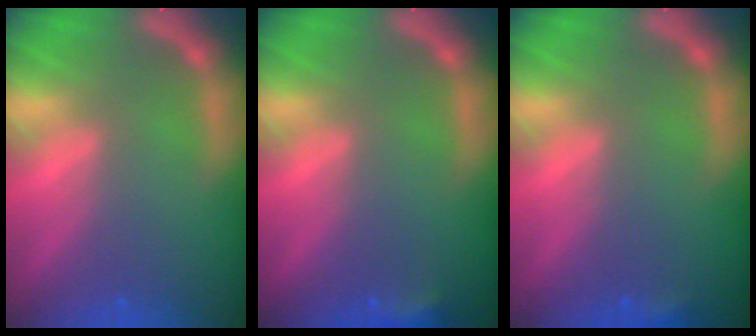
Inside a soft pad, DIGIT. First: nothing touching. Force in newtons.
{"total": 1.9}
{"total": 0.9}